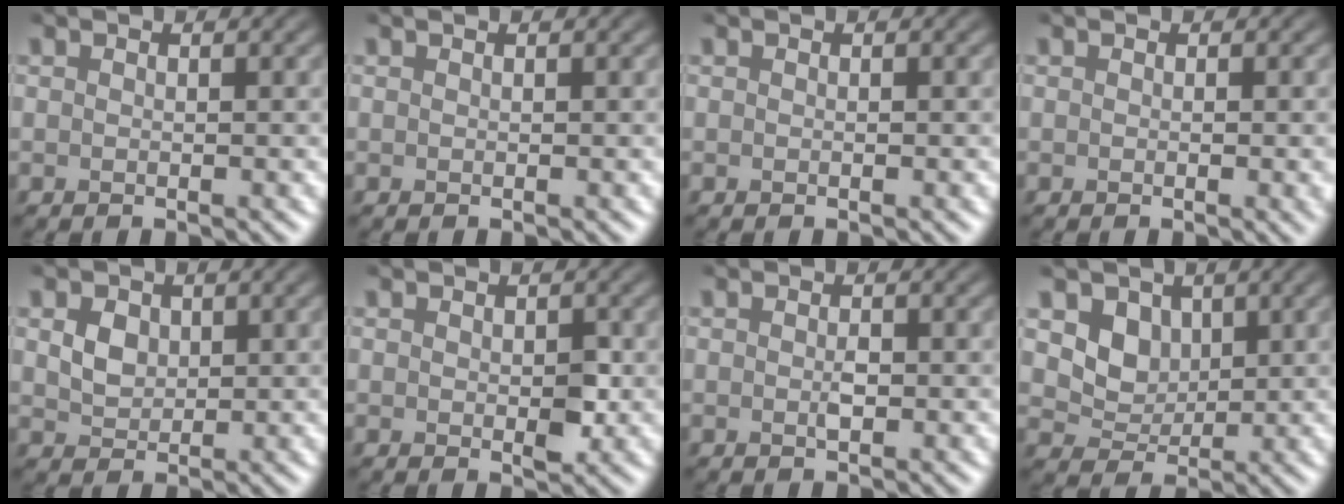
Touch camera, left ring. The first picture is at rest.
{"total": 0.0}
{"total": 0.0}
{"total": 2.2, "force": [-0.1, 0.7, 2.0], "torque": [-0.017, 0.003, -0.005]}
{"total": 2.0, "force": [0.5, 1.7, 1.0], "torque": [-0.027, 0.000, 0.012]}
{"total": 1.6, "force": [-0.2, 1.0, 1.3], "torque": [-0.025, -0.004, 0.001]}
{"total": 0.9, "force": [-0.3, 0.4, 0.7], "torque": [-0.018, 0.000, -0.007]}
{"total": 3.2, "force": [1.1, 2.6, 1.4], "torque": [-0.036, -0.012, 0.019]}